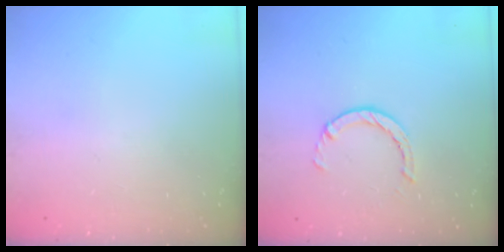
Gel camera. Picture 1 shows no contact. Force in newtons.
{"total": 2.4, "press": 2.4, "slide": 0.4}